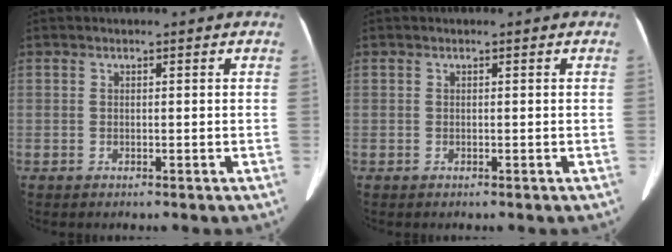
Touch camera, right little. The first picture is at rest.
{"total": 0.0}